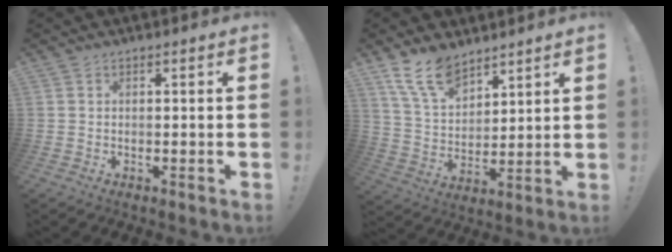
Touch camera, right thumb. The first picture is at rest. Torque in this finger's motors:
{"motor_torque": [0.80, 0.80, 0.58, 0.58, 0.00]}